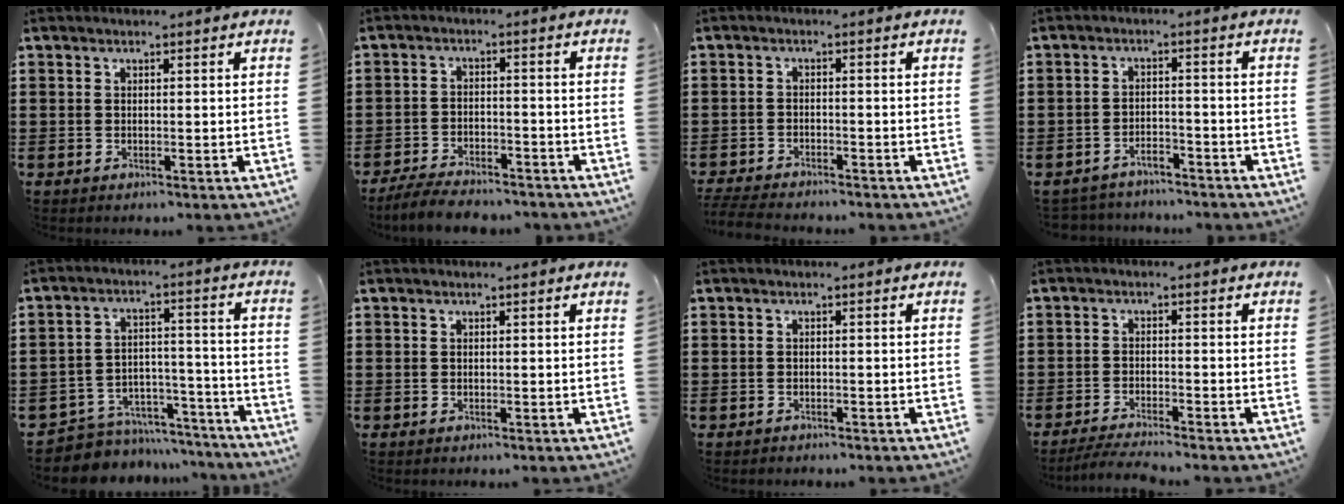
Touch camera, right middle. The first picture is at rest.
{"total": 4.9, "force": [-4.6, 0.9, 1.4], "torque": [-0.030, 0.003, -0.092]}
{"total": 3.1, "force": [-3.0, 0.2, 0.4], "torque": [-0.017, -0.004, -0.065]}
{"total": 3.0, "force": [-3.0, 0.4, 0.1], "torque": [-0.010, 0.000, -0.064]}
{"total": 6.6, "force": [-6.3, 1.9, 0.4], "torque": [-0.014, 0.018, -0.125]}
{"total": 0.0}
{"total": 0.9, "force": [-0.8, 0.4, 0.0], "torque": [-0.004, 0.001, -0.019]}
{"total": 3.1, "force": [-2.9, -0.1, 1.0], "torque": [-0.024, -0.003, -0.059]}